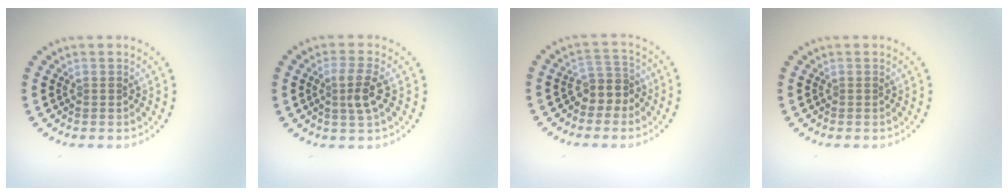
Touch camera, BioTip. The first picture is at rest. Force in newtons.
{"total": 2.6, "press": 2.4, "slide": 1.1}
{"total": 2.6, "press": 2.2, "slide": 1.5}
{"total": 0.0}